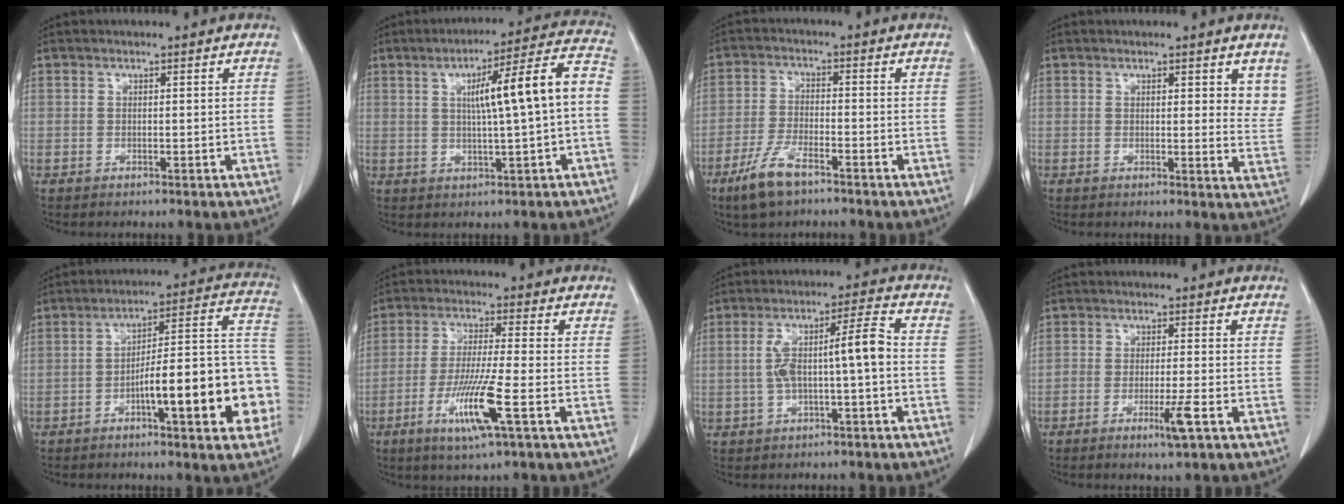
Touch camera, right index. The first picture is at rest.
{"total": 12.1, "force": [0.4, 0.2, 12.1], "torque": [-0.173, 0.025, 0.004]}
{"total": 6.8, "force": [-4.6, 1.9, 4.6], "torque": [-0.102, -0.008, -0.085]}
{"total": 5.0, "force": [3.2, 1.6, 3.5], "torque": [-0.031, -0.020, 0.026]}
{"total": 18.0, "force": [-5.8, 3.0, 16.8], "torque": [-0.182, 0.036, -0.078]}
{"total": 9.8, "force": [-3.9, -0.3, 9.0], "torque": [-0.177, -0.019, -0.076]}
{"total": 8.1, "force": [-0.6, 1.0, 8.0], "torque": [-0.151, 0.034, -0.010]}
{"total": 4.4, "force": [-2.2, 0.0, 3.9], "torque": [-0.066, -0.008, -0.040]}